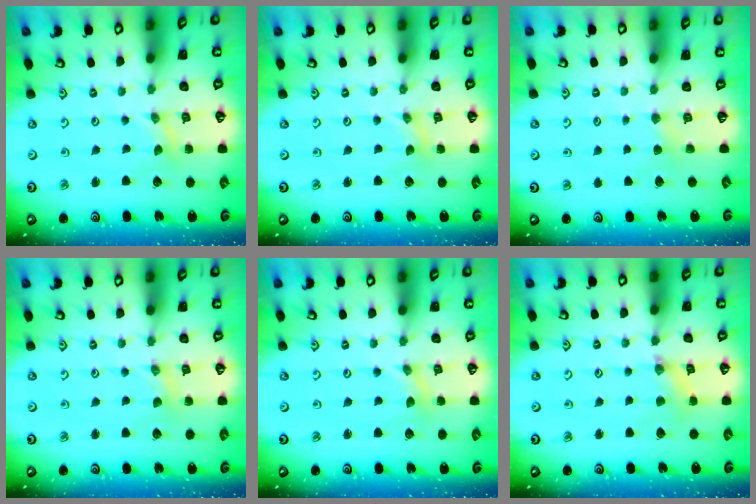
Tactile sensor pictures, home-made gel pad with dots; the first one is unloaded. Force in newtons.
{"total": 0.0}
{"total": 2.4, "press": 2.3, "slide": 0.5}
{"total": 0.8, "press": 0.8, "slide": 0.2}
{"total": 0.0}
{"total": 3.0, "press": 3.0, "slide": 0.3}